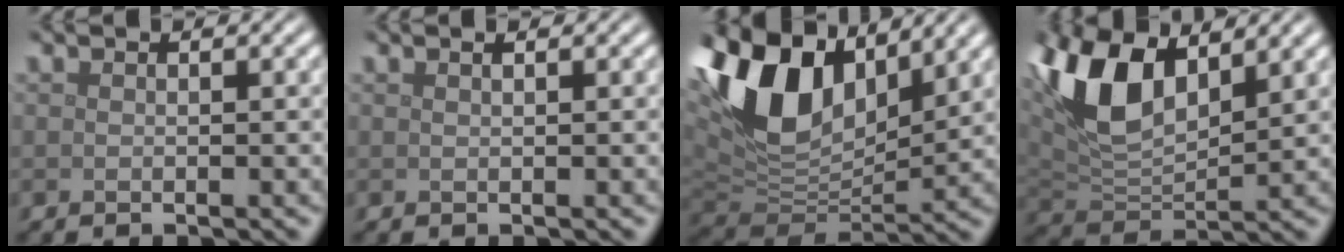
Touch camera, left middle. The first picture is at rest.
{"total": 0.6, "force": [0.4, 0.1, 0.4], "torque": [-0.008, 0.004, 0.005]}
{"total": 12.1, "force": [5.7, 6.8, 8.4], "torque": [-0.188, 0.017, 0.103]}
{"total": 9.2, "force": [4.0, 4.6, 6.9], "torque": [-0.152, 0.009, 0.073]}